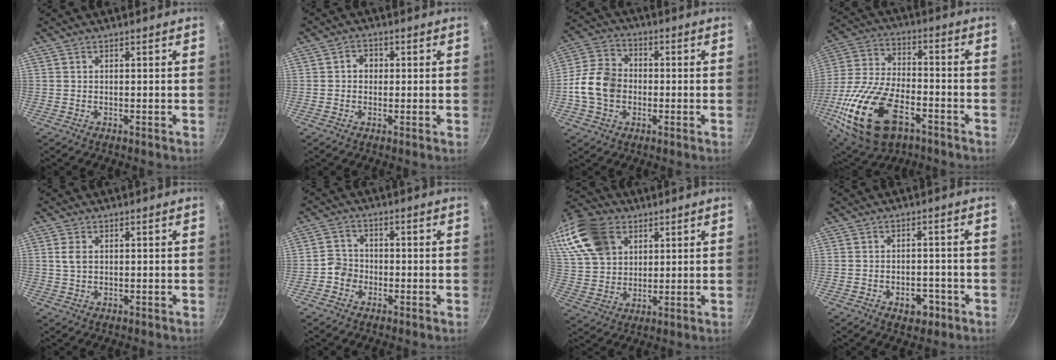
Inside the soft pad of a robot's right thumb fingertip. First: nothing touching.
{"total": 2.8, "force": [0.2, 2.4, 1.4], "torque": [-0.006, 0.006, -0.001]}
{"total": 11.2, "force": [-1.6, 8.7, 6.8], "torque": [-0.107, 0.024, -0.043]}
{"total": 22.7, "force": [-9.4, 12.6, 16.3], "torque": [-0.327, 0.026, -0.171]}
{"total": 2.7, "force": [0.6, 1.8, 2.0], "torque": [-0.038, 0.001, 0.011]}
{"total": 3.9, "force": [-1.5, 3.4, 0.9], "torque": [0.007, 0.019, -0.035]}
{"total": 19.0, "force": [8.7, 13.4, 10.4], "torque": [-0.203, -0.003, 0.167]}
{"total": 4.8, "force": [-2.3, 3.1, 2.8], "torque": [-0.022, 0.016, -0.027]}